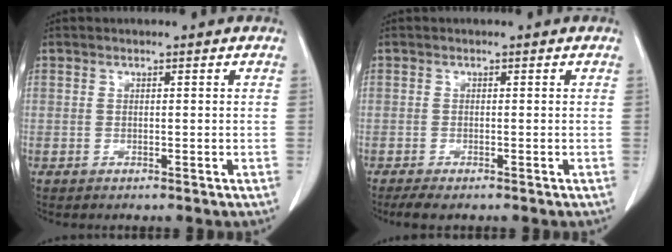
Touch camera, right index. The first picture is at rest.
{"total": 1.9, "force": [-1.4, 0.5, 1.2], "torque": [-0.026, -0.006, -0.024]}